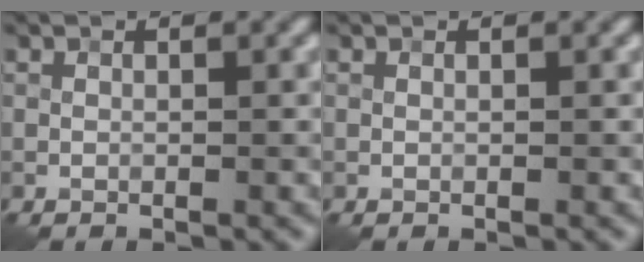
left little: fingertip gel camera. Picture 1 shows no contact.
{"total": 0.0}